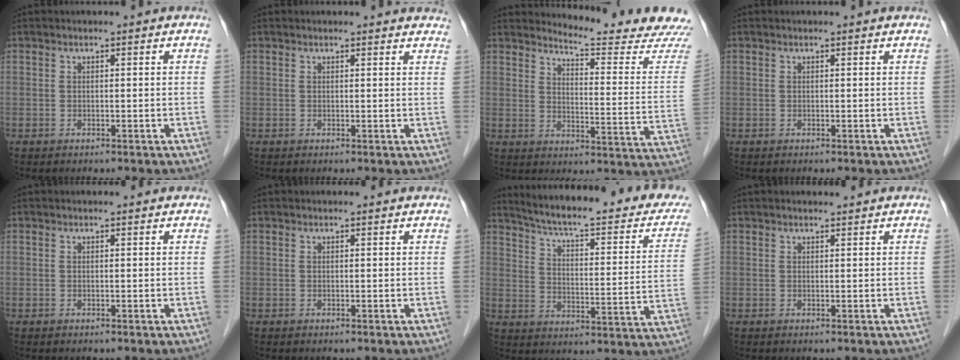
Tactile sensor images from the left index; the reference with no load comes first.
{"total": 7.5, "force": [7.2, 1.6, 1.4], "torque": [0.002, 0.009, 0.057]}
{"total": 15.4, "force": [15.1, -1.9, 2.3], "torque": [-0.033, -0.123, 0.173]}
{"total": 1.2, "force": [1.2, 0.1, 0.2], "torque": [-0.011, 0.011, 0.013]}
{"total": 1.5, "force": [1.5, 0.2, 0.3], "torque": [-0.012, 0.013, 0.016]}
{"total": 2.0, "force": [1.9, 0.3, 0.4], "torque": [-0.014, 0.014, 0.019]}
{"total": 25.9, "force": [22.7, 3.6, 11.8], "torque": [-0.169, -0.048, 0.285]}
{"total": 1.8, "force": [1.8, 0.1, 0.5], "torque": [-0.008, 0.013, 0.029]}